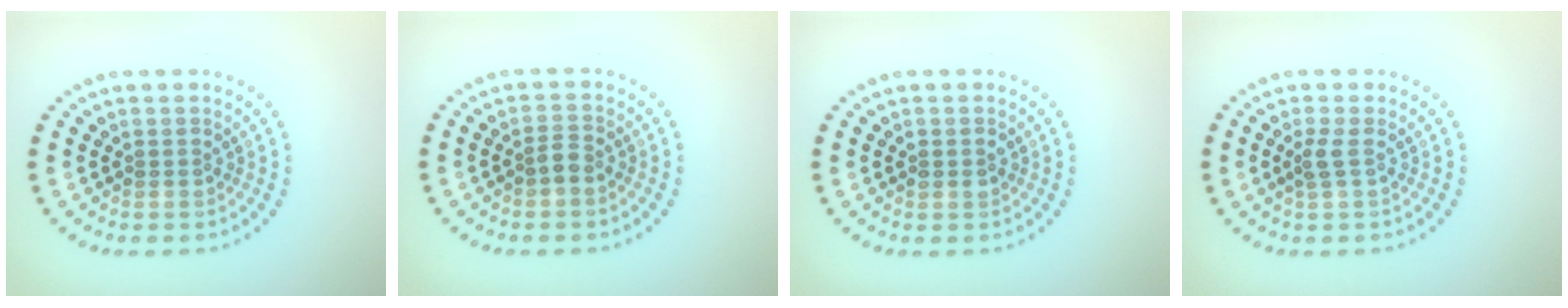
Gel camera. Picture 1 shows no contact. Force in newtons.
{"total": 1.5, "press": 1.1, "slide": 1.0}
{"total": 1.2, "press": 1.2, "slide": 0.1}
{"total": 1.2, "press": 0.9, "slide": 0.8}